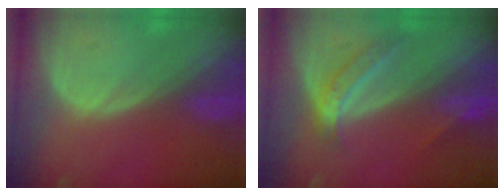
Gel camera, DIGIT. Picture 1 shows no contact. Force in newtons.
{"total": 5.6, "press": 4.8, "slide": 2.9}